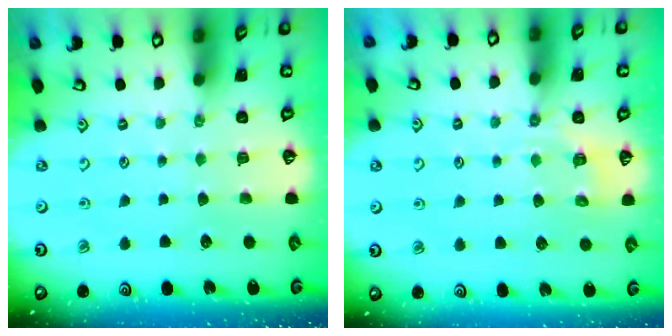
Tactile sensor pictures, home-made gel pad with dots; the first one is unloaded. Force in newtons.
{"total": 4.3, "press": 4.0, "slide": 1.5}